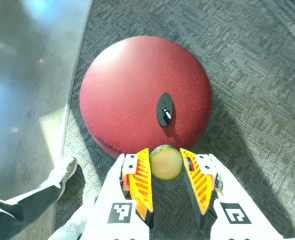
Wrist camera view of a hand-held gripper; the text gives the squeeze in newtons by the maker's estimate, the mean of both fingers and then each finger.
{"total": 6.1, "left": 5.8, "right": 6.3}